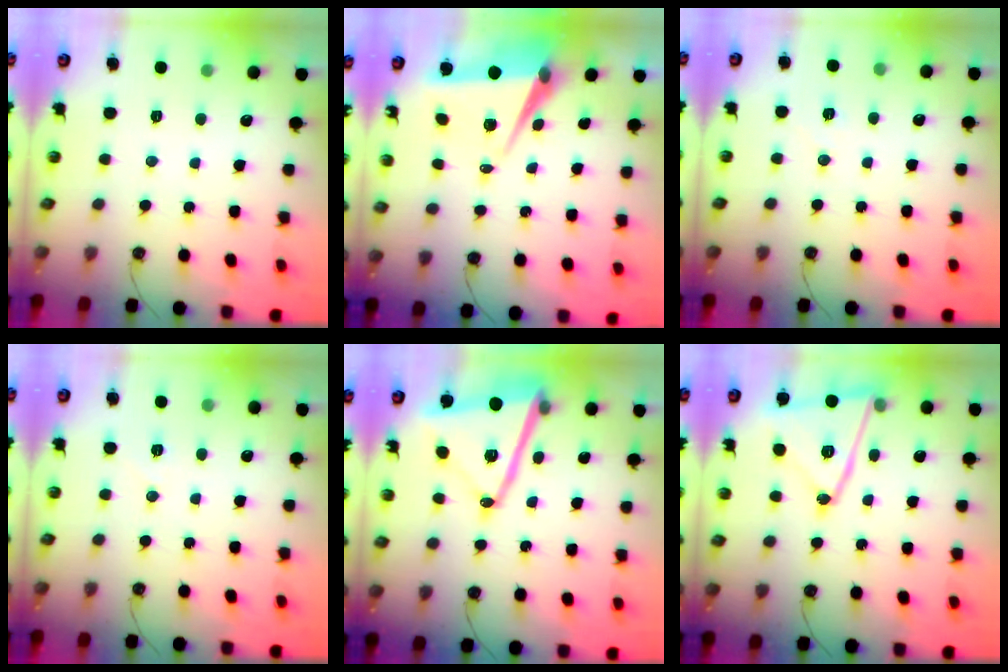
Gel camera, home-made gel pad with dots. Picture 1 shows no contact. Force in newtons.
{"total": 7.5, "press": 6.2, "slide": 4.2}
{"total": 5.4, "press": 4.0, "slide": 3.6}
{"total": 5.5, "press": 5.2, "slide": 1.8}
{"total": 17.0, "press": 16.9, "slide": 2.0}
{"total": 15.8, "press": 15.6, "slide": 2.5}